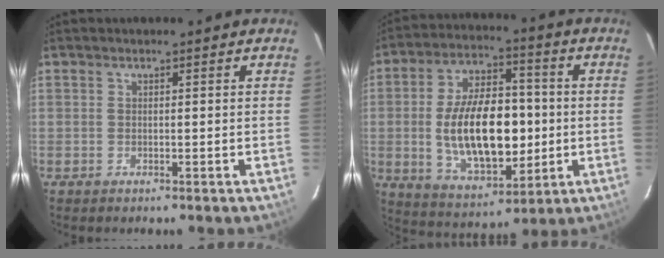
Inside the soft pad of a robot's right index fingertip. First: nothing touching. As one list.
[{"total": 18.9, "force": [-1.3, 9.7, 16.1], "torque": [-0.299, 0.008, -0.002]}]